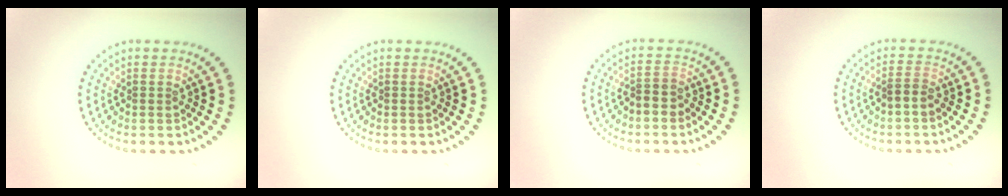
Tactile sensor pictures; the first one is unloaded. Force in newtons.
{"total": 0.0}
{"total": 1.6, "press": 1.4, "slide": 0.8}
{"total": 1.2, "press": 1.0, "slide": 0.7}